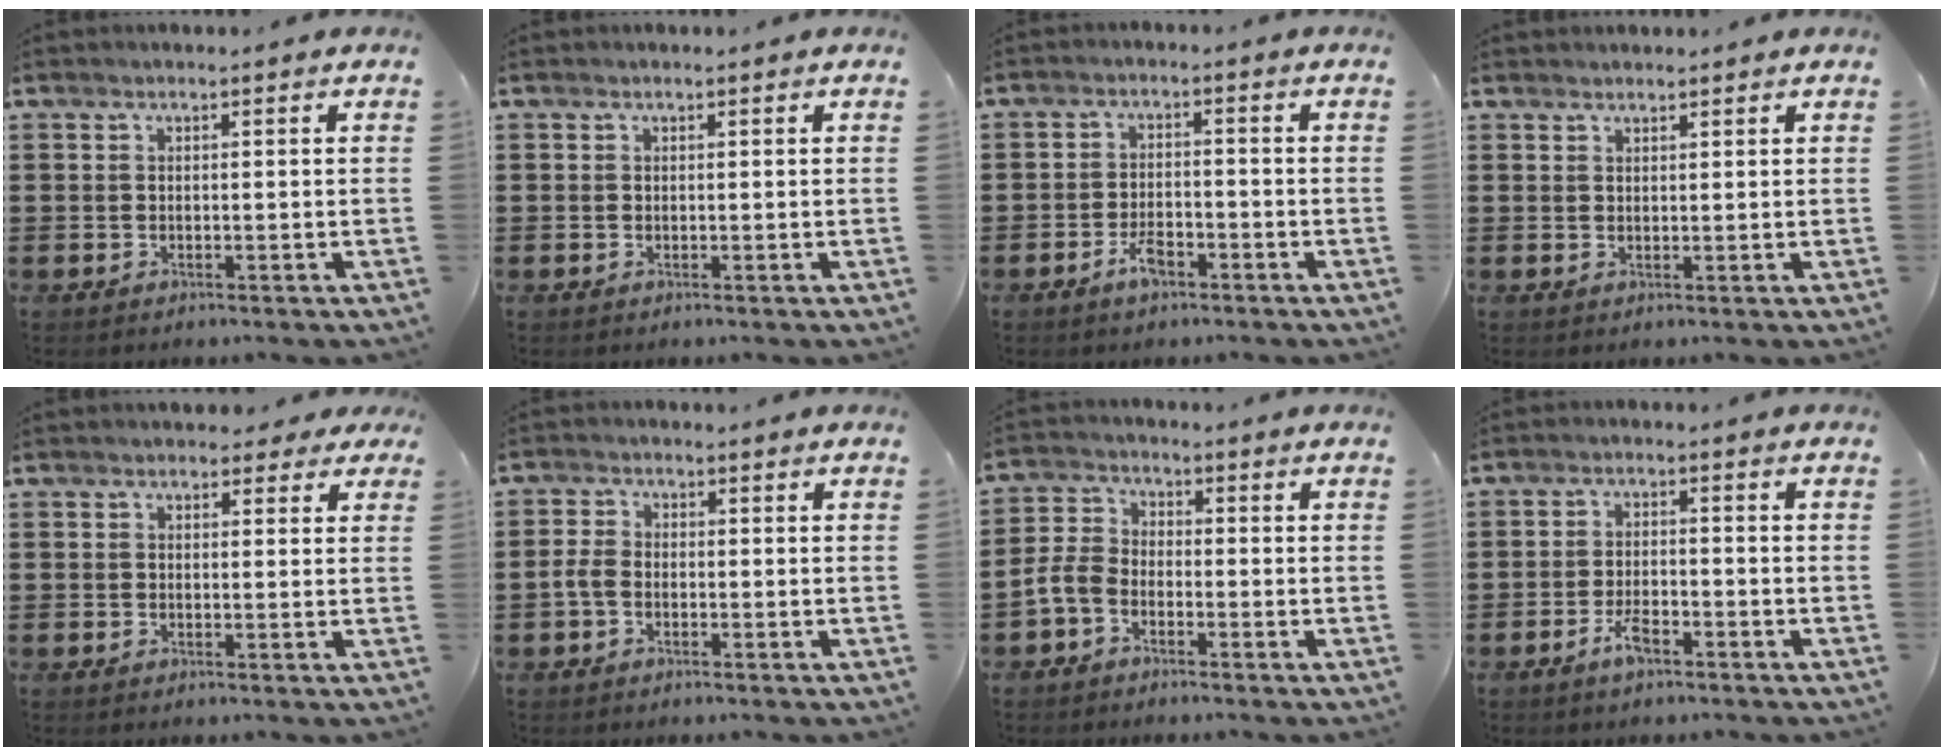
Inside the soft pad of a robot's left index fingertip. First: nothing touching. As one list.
[{"total": 0.0}, {"total": 3.9, "force": [-2.4, 1.5, 2.6], "torque": [-0.050, 0.005, -0.047]}, {"total": 1.2, "force": [1.2, 0.2, 0.0], "torque": [-0.003, 0.000, 0.024]}, {"total": 2.0, "force": [1.6, 1.2, 0.6], "torque": [-0.002, 0.003, 0.025]}, {"total": 2.8, "force": [-0.8, 1.7, 2.1], "torque": [-0.055, -0.002, -0.020]}, {"total": 4.3, "force": [-2.6, 2.5, 2.3], "torque": [-0.072, 0.001, -0.061]}, {"total": 3.8, "force": [-2.3, 1.2, 2.7], "torque": [-0.059, 0.003, -0.047]}]